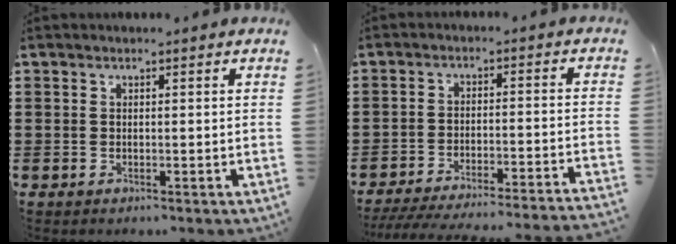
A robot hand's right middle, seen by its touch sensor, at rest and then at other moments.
{"total": 5.3, "force": [-5.0, -0.4, 1.8], "torque": [-0.034, -0.015, -0.100]}